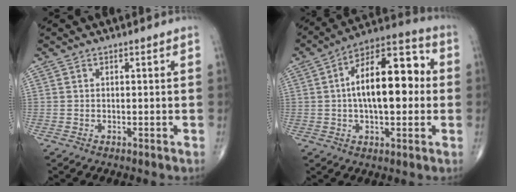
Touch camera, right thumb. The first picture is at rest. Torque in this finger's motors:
{"motor_torque": [0.17, 0.65, 1.15, 0.25, 0.14]}